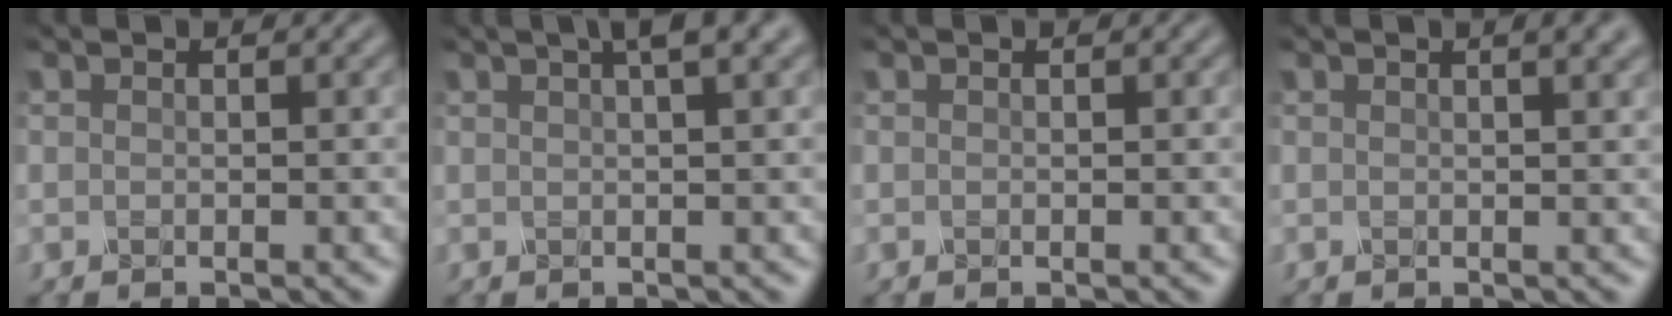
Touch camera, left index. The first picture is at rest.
{"total": 3.9, "force": [2.2, 0.8, 3.1], "torque": [-0.036, 0.013, 0.023]}
{"total": 0.0}
{"total": 3.3, "force": [1.8, 1.2, 2.5], "torque": [-0.014, 0.012, 0.006]}